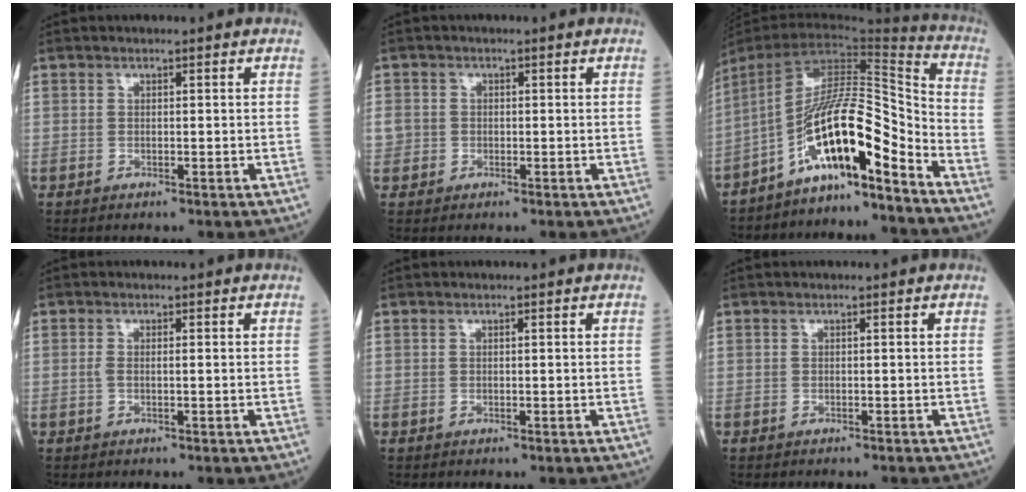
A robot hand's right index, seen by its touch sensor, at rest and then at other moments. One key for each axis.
{"total": 2.6, "fx": -0.2, "fy": 2.4, "fz": 0.8, "tx": -0.017, "ty": 0.007, "tz": -0.004}
{"total": 14.6, "fx": -9.3, "fy": 1.7, "fz": 11.1, "tx": -0.192, "ty": 0.033, "tz": -0.164}
{"total": 1.3, "fx": 0.0, "fy": 0.3, "fz": 1.3, "tx": -0.031, "ty": 0.001, "tz": -0.001}
{"total": 0.0}
{"total": 1.6, "fx": -1.6, "fy": 0.0, "fz": 0.4, "tx": -0.004, "ty": -0.001, "tz": -0.019}